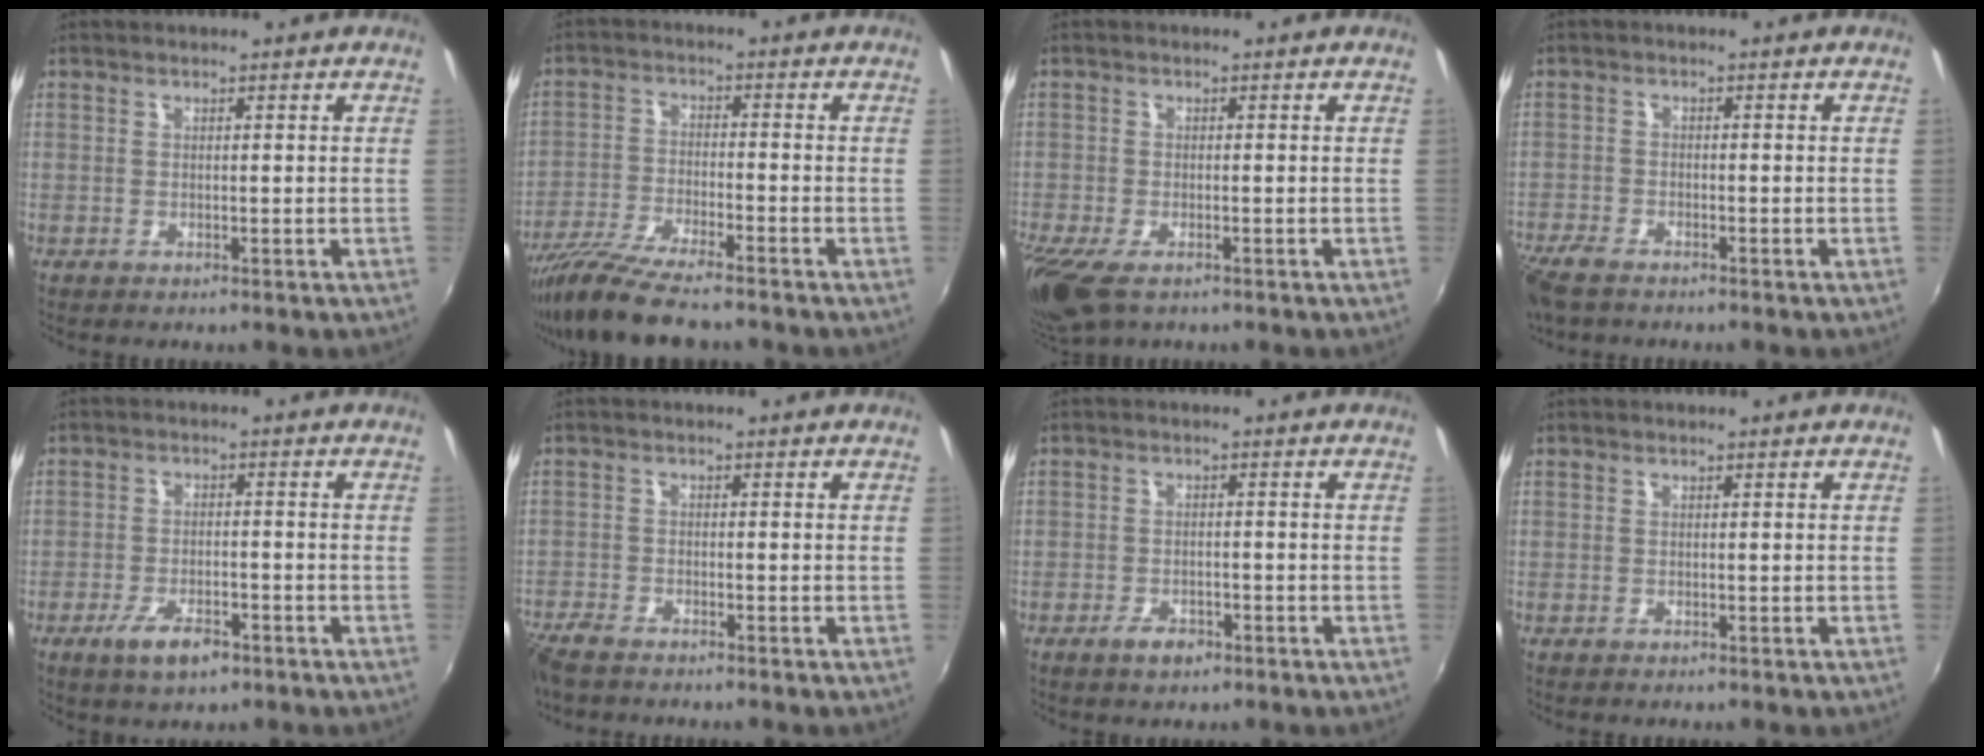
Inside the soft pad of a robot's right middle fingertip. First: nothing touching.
{"total": 11.5, "force": [-9.8, 1.3, 5.9], "torque": [-0.133, -0.029, -0.179]}
{"total": 7.9, "force": [-5.3, 3.0, 5.1], "torque": [-0.125, -0.035, -0.097]}
{"total": 6.7, "force": [-5.3, 2.1, 3.5], "torque": [-0.097, -0.027, -0.104]}
{"total": 6.2, "force": [-3.7, 2.5, 4.2], "torque": [-0.099, -0.011, -0.064]}
{"total": 6.4, "force": [-5.4, 1.8, 3.0], "torque": [-0.083, -0.027, -0.104]}
{"total": 3.0, "force": [-2.0, 1.5, 1.6], "torque": [-0.036, -0.003, -0.036]}
{"total": 0.0}